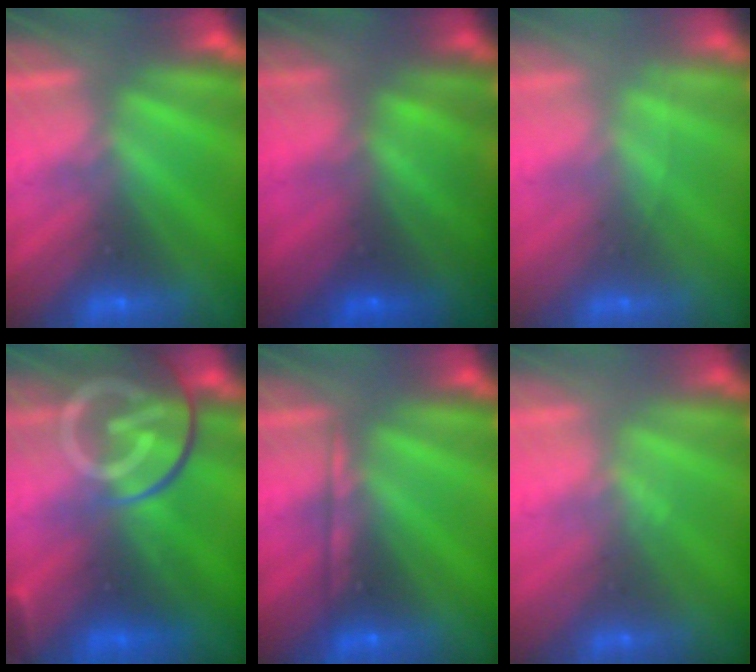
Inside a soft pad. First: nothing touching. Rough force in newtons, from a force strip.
{"total": 7.1}
{"total": 2.6}
{"total": 8.8}
{"total": 2.1}
{"total": 2.2}